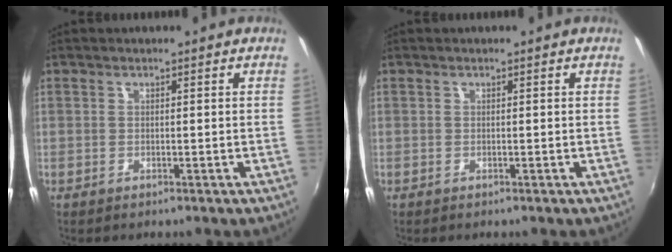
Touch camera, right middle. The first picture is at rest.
{"total": 0.0}